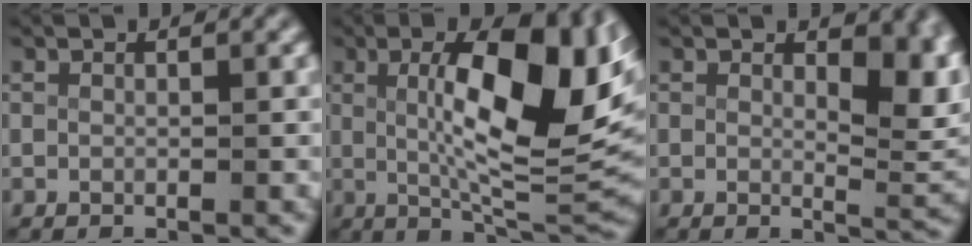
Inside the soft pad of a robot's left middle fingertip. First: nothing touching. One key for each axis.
{"total": 13.3, "fx": 2.5, "fy": 4.4, "fz": 12.4, "tx": -0.168, "ty": -0.002, "tz": 0.043}
{"total": 5.4, "fx": 2.0, "fy": 2.2, "fz": 4.5, "tx": -0.033, "ty": -0.012, "tz": 0.031}